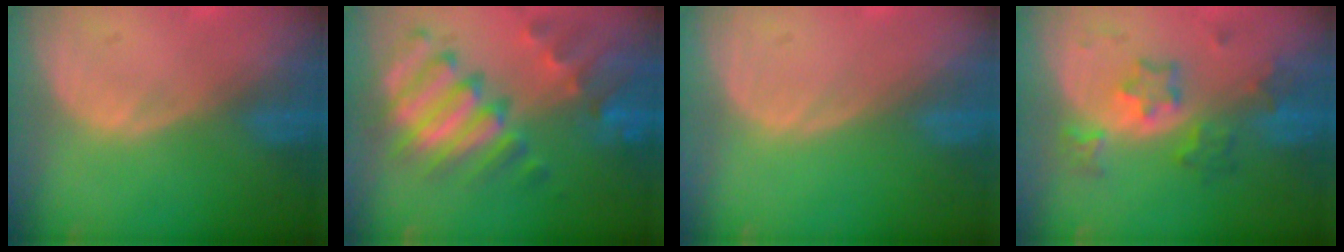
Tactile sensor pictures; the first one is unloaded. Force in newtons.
{"total": 11.6, "press": 10.0, "slide": 5.8}
{"total": 0.0}
{"total": 6.2, "press": 5.9, "slide": 1.7}